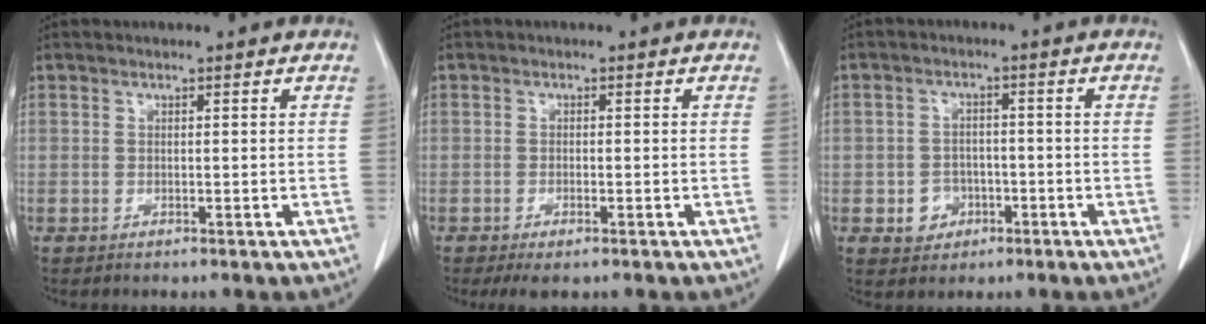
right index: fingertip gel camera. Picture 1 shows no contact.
{"total": 2.8, "force": [-1.8, 0.6, 2.0], "torque": [-0.036, -0.006, -0.027]}
{"total": 4.0, "force": [-1.5, 3.5, 1.3], "torque": [-0.017, 0.008, -0.018]}